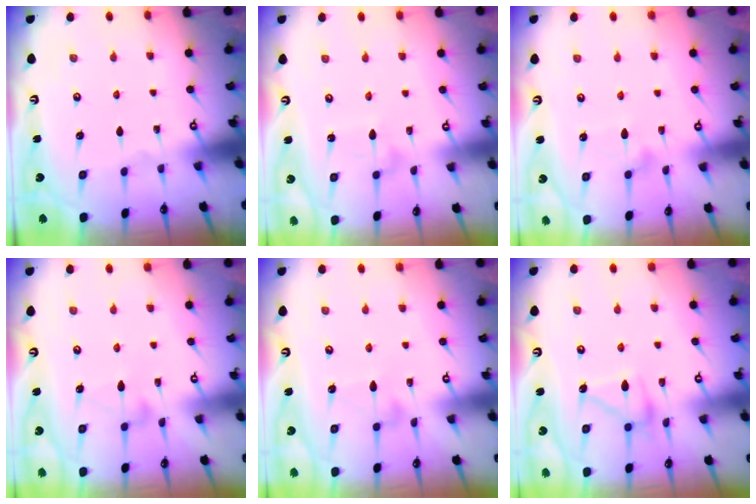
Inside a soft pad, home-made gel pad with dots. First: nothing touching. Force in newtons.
{"total": 4.6, "press": 4.6, "slide": 0.4}
{"total": 9.9, "press": 9.9, "slide": 0.5}
{"total": 6.5, "press": 6.5, "slide": 0.3}
{"total": 5.6, "press": 5.6, "slide": 0.2}
{"total": 14.3, "press": 14.2, "slide": 0.8}